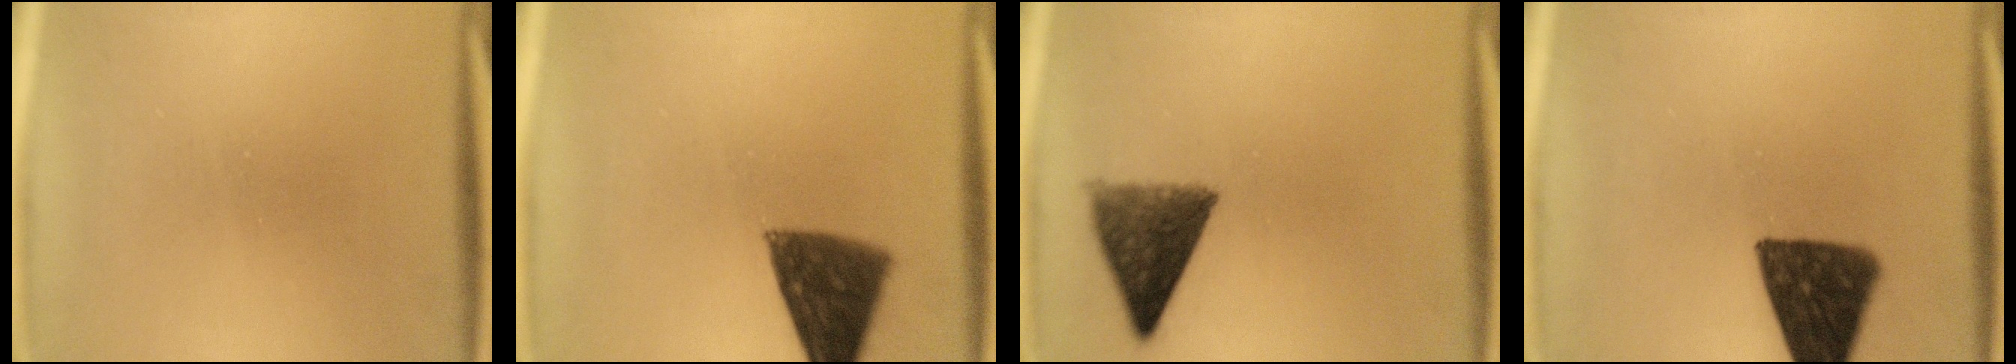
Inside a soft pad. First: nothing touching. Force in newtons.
{"total": 10.4}
{"total": 8.6}
{"total": 12.5}